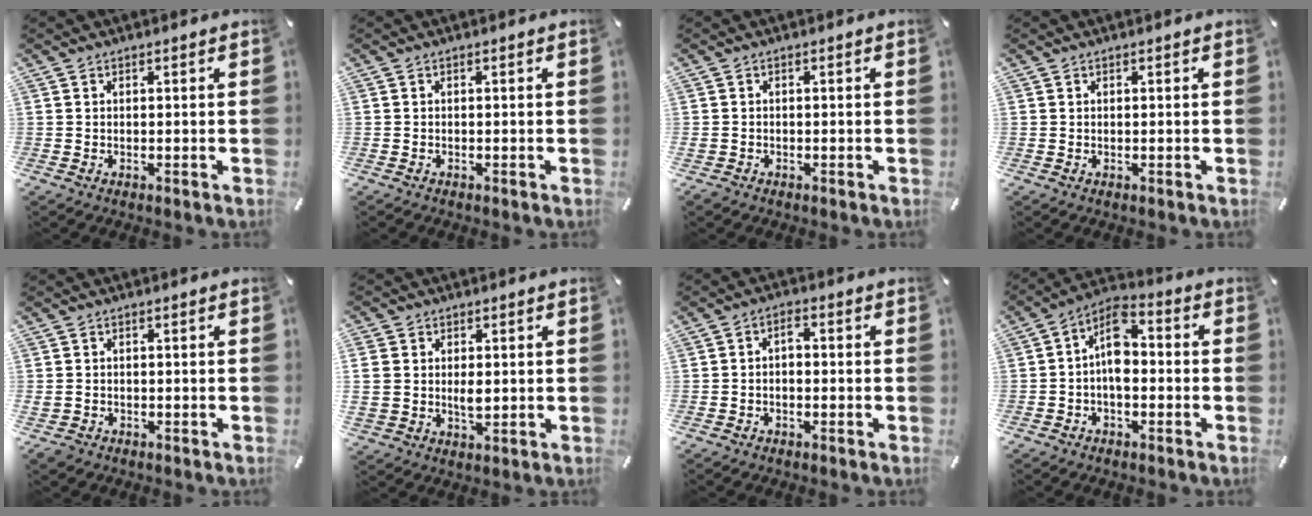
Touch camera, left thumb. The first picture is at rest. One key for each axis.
{"total": 0.0}
{"total": 1.0, "fx": -0.6, "fy": 0.8, "fz": 0.3, "tx": -0.004, "ty": 0.003, "tz": -0.013}
{"total": 0.0}
{"total": 1.9, "fx": -0.8, "fy": 1.6, "fz": 0.6, "tx": -0.010, "ty": 0.004, "tz": -0.017}
{"total": 5.9, "fx": 0.6, "fy": 4.9, "fz": 3.3, "tx": -0.067, "ty": -0.002, "tz": 0.007}
{"total": 2.6, "fx": -0.9, "fy": 1.6, "fz": 1.8, "tx": -0.036, "ty": 0.013, "tz": -0.020}
{"total": 9.0, "fx": -0.7, "fy": 5.4, "fz": 7.2, "tx": -0.146, "ty": 0.007, "tz": -0.013}